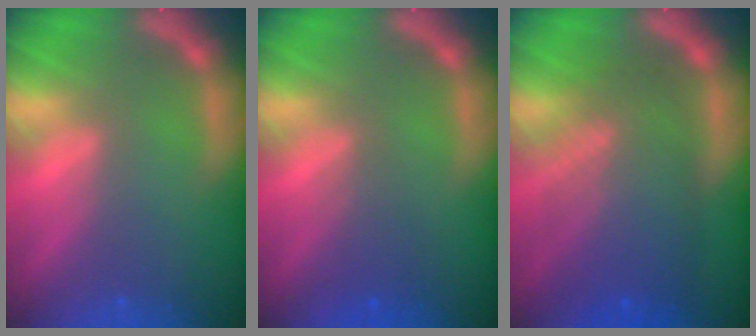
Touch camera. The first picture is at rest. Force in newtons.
{"total": 2.0}
{"total": 8.5}